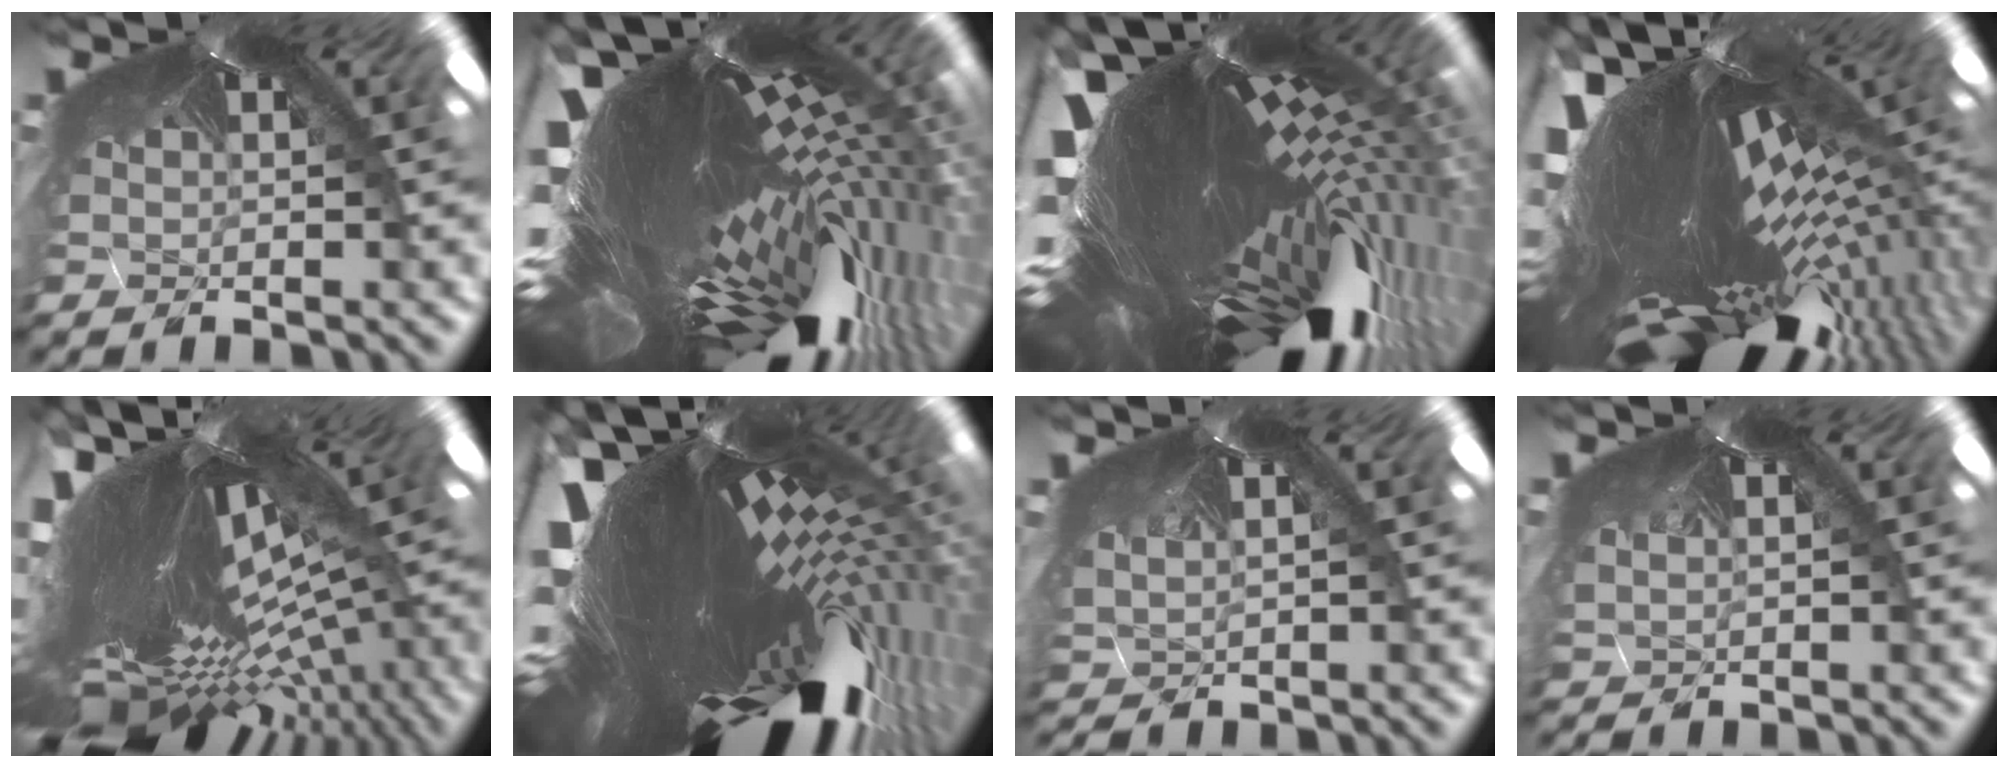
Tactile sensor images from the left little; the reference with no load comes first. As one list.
[{"total": 6.7, "force": [-5.6, -1.1, 3.4], "torque": [-0.078, -0.094, -0.057]}, {"total": 5.8, "force": [-4.9, -0.8, 3.0], "torque": [-0.090, -0.094, -0.048]}, {"total": 6.8, "force": [-5.8, -1.9, 3.0], "torque": [-0.054, -0.102, -0.075]}, {"total": 7.7, "force": [-7.1, -1.0, 2.9], "torque": [-0.041, -0.109, -0.084]}, {"total": 6.7, "force": [-5.5, 0.2, 3.9], "torque": [-0.094, -0.099, -0.069]}, {"total": 1.9, "force": [-1.2, -1.2, -0.8], "torque": [0.001, -0.016, -0.002]}, {"total": 1.3, "force": [-0.4, -0.9, -0.9], "torque": [0.009, -0.008, 0.003]}]